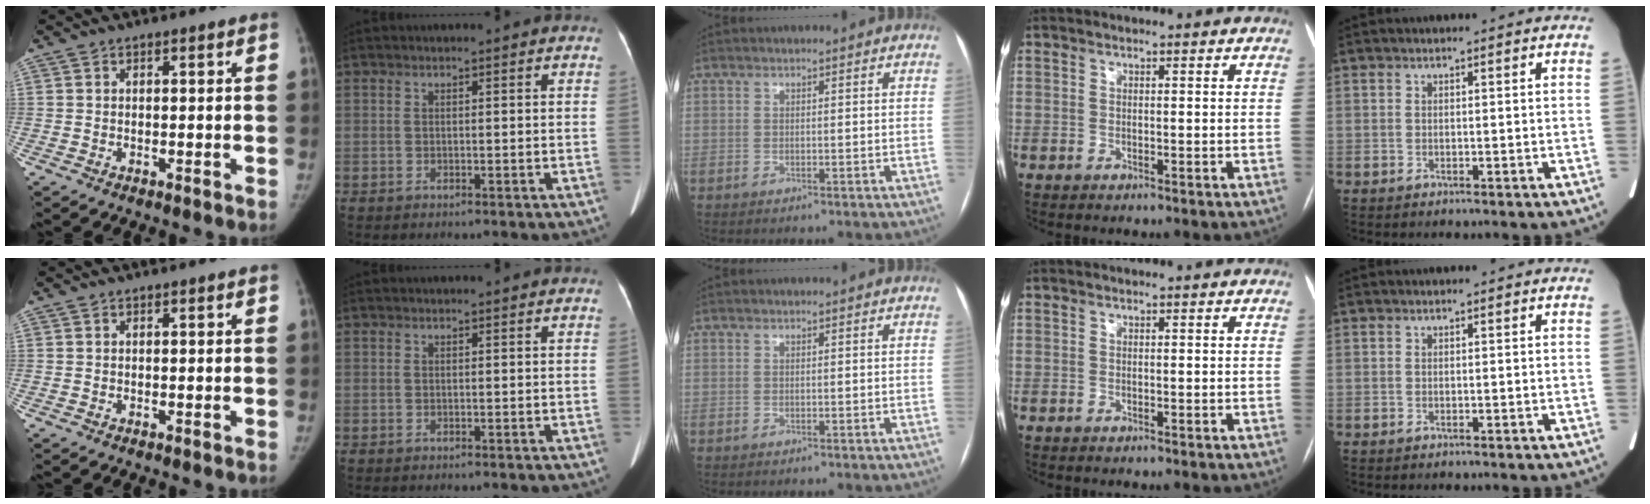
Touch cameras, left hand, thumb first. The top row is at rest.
{}